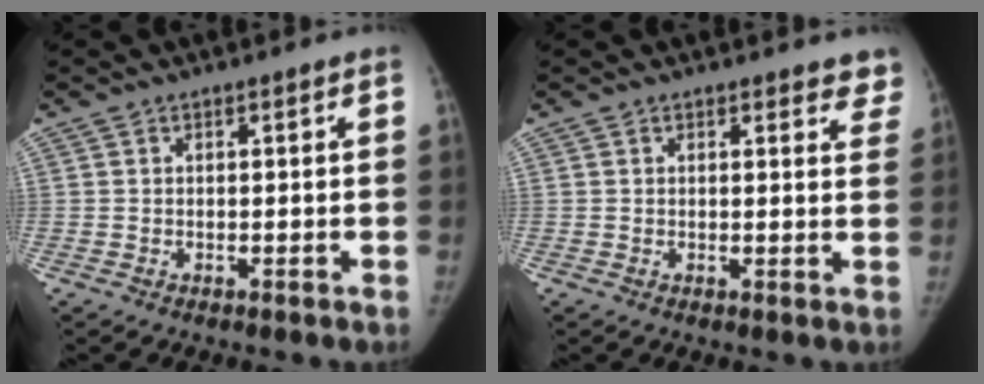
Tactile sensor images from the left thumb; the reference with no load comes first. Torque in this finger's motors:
{"motor_torque": [-0.20, 0.09, 0.24, 0.03, -0.03]}